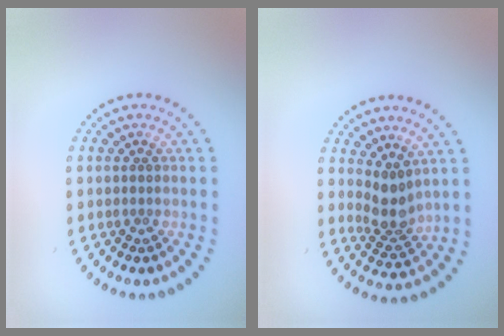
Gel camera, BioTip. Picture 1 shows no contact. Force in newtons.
{"total": 2.7, "press": 2.1, "slide": 1.7}